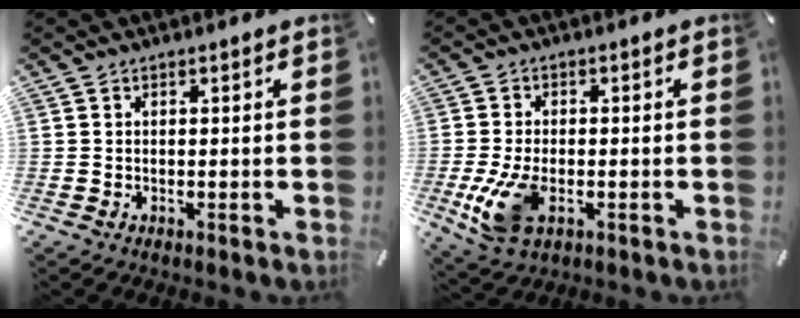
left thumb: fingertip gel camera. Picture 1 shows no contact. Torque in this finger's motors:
{"motor_torque": [0.33, 0.90, 0.73, 0.59, 0.11]}